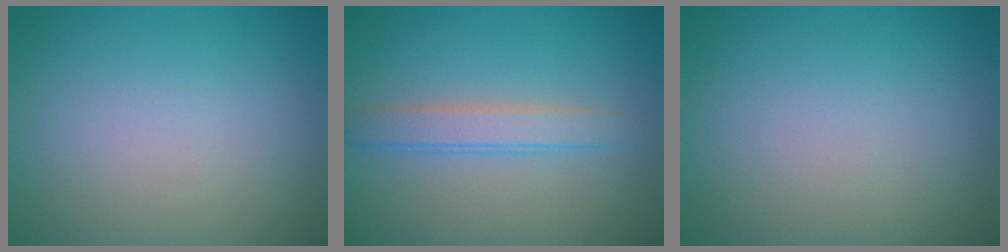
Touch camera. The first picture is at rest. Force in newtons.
{"total": 2.5, "press": 2.5, "slide": 0.2}
{"total": 0.0}